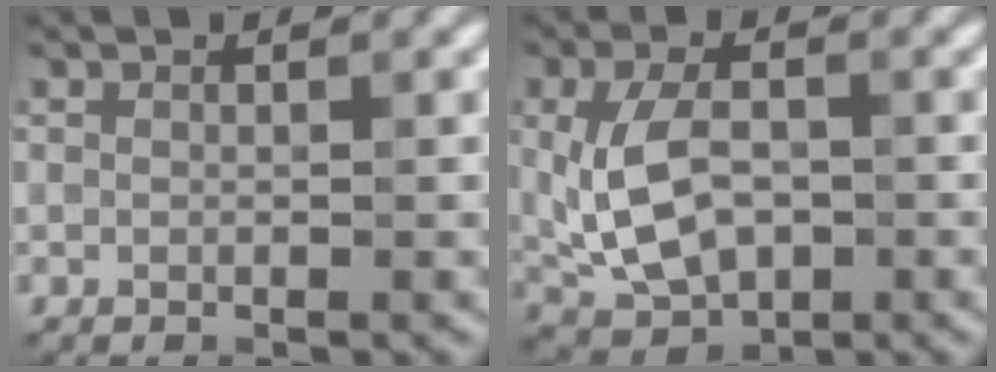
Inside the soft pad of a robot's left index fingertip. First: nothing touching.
{"total": 6.6, "force": [-0.3, 4.0, 5.2], "torque": [-0.108, -0.004, -0.003]}